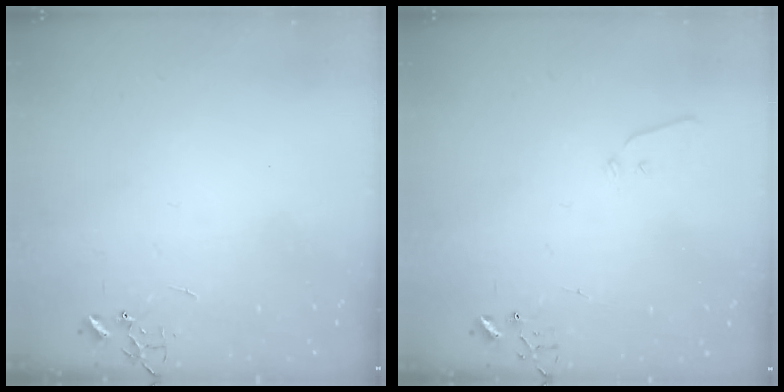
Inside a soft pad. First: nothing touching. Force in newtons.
{"total": 4.0, "press": 3.9, "slide": 0.6}